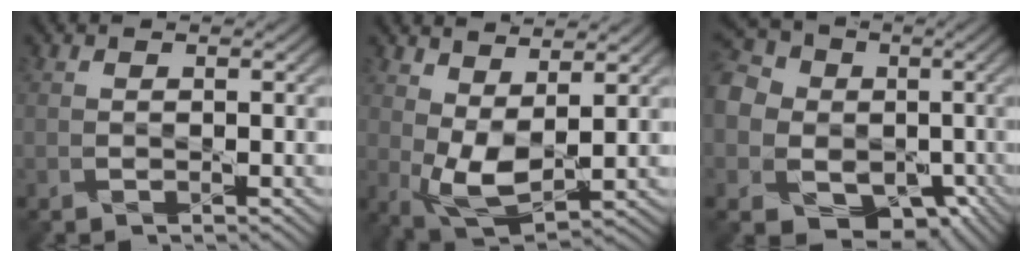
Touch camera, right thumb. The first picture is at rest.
{"total": 6.1, "force": [2.3, 2.6, 5.0], "torque": [-0.117, 0.002, 0.047]}
{"total": 15.4, "force": [-1.6, 13.7, 6.9], "torque": [-0.222, -0.017, -0.043]}